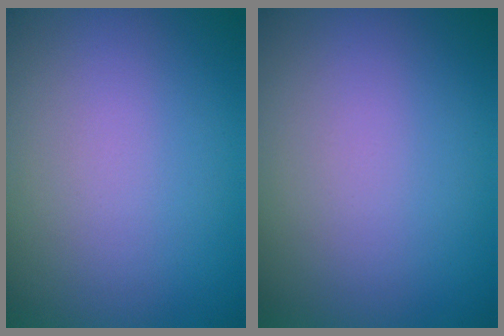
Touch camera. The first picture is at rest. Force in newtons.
{"total": 0.0}